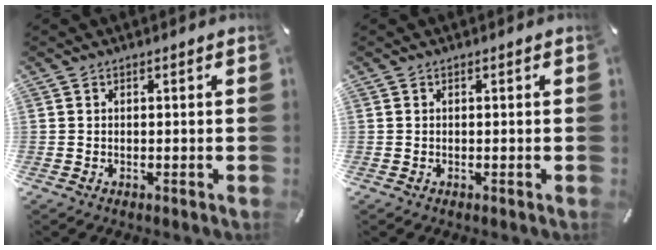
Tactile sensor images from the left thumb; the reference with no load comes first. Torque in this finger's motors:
{"motor_torque": [0.00, 0.00, 0.00, 0.00, 0.00]}